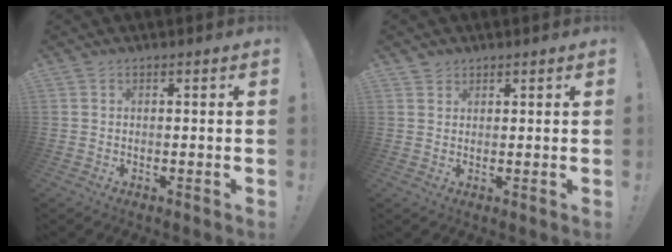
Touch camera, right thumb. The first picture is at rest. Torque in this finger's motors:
{"motor_torque": [-0.15, -0.07, 0.18, 0.03, 0.00]}